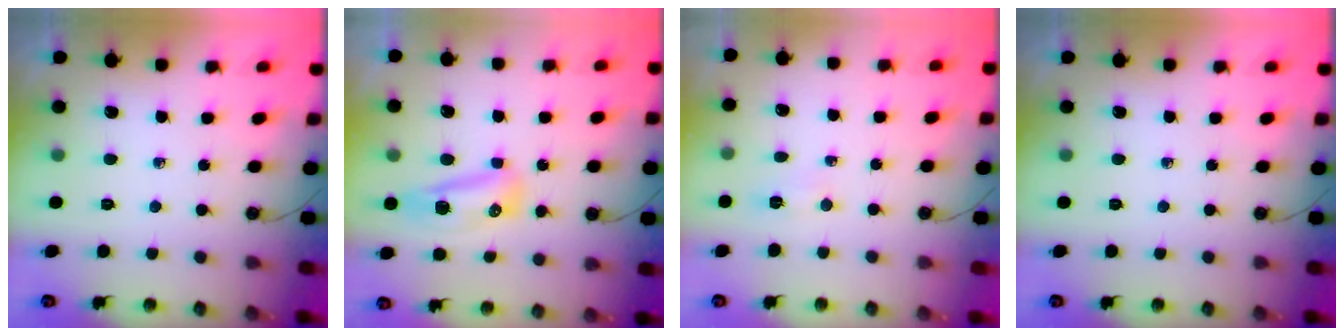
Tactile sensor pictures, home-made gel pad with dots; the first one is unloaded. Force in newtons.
{"total": 8.4, "press": 8.2, "slide": 2.0}
{"total": 2.9, "press": 2.7, "slide": 1.0}
{"total": 0.0}